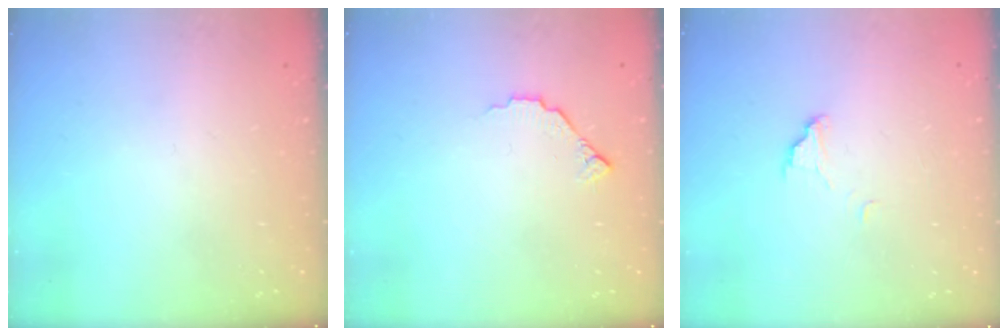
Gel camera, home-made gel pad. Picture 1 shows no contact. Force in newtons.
{"total": 4.4, "press": 4.3, "slide": 0.5}
{"total": 5.9, "press": 5.9, "slide": 0.5}